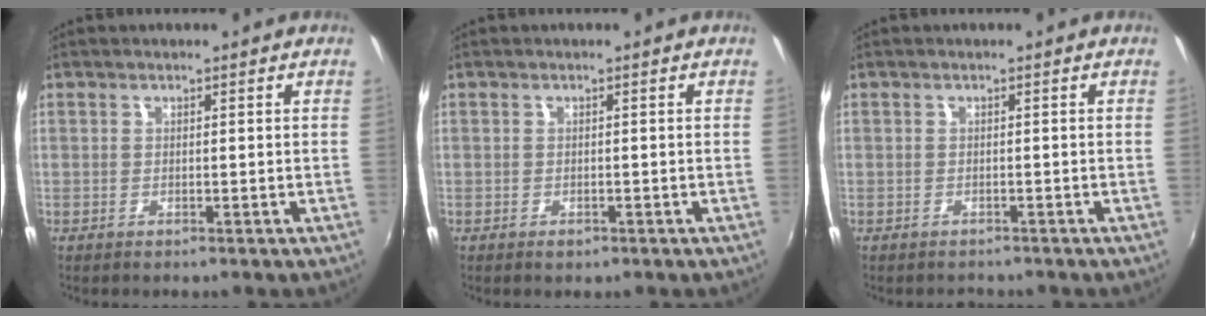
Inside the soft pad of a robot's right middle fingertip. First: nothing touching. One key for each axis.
{"total": 1.0, "fx": -0.7, "fy": 0.6, "fz": 0.5, "tx": -0.009, "ty": -0.002, "tz": -0.009}
{"total": 1.7, "fx": -1.5, "fy": 0.7, "fz": 0.1, "tx": -0.006, "ty": -0.007, "tz": -0.021}